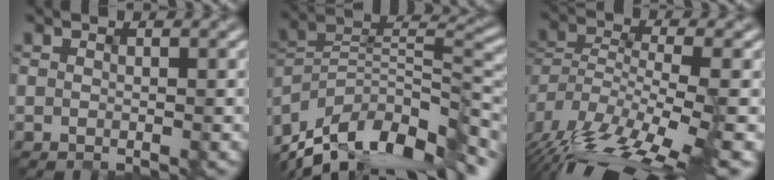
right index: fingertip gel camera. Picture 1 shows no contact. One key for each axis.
{"total": 13.5, "fx": -9.6, "fy": 6.1, "fz": 7.3, "tx": -0.153, "ty": 0.016, "tz": -0.163}
{"total": 14.1, "fx": -9.5, "fy": 4.5, "fz": 9.3, "tx": -0.181, "ty": -0.008, "tz": -0.139}